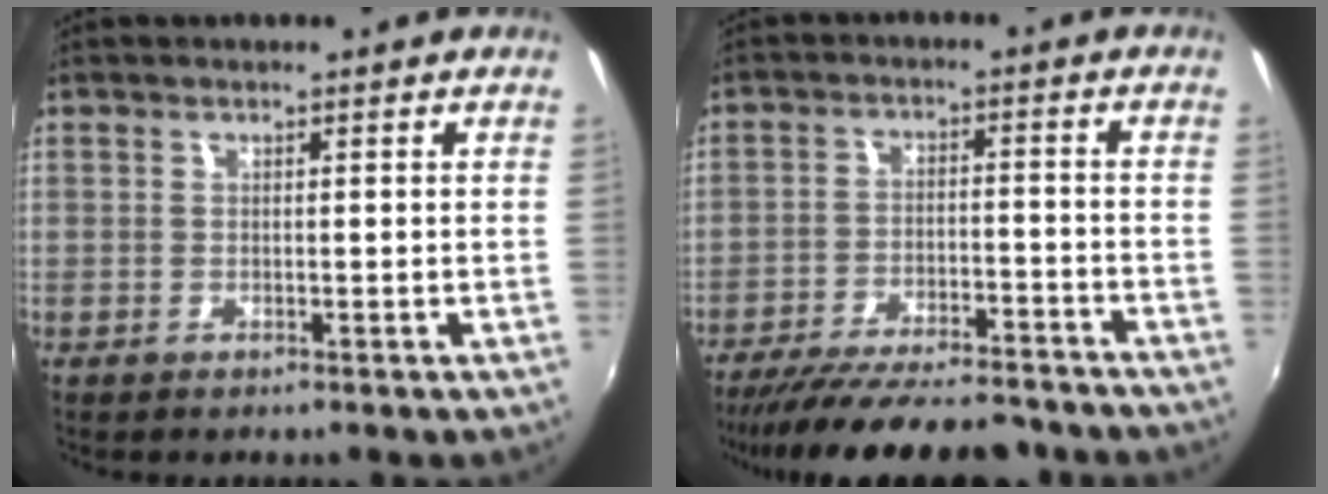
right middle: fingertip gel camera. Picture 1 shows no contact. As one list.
[{"total": 20.1, "force": [-17.6, 4.4, 8.5], "torque": [-0.169, -0.024, -0.252]}]